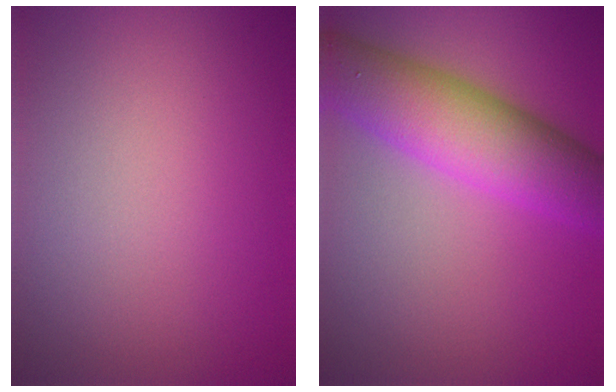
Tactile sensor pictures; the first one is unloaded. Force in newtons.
{"total": 8.2, "press": 8.2, "slide": 0.2}